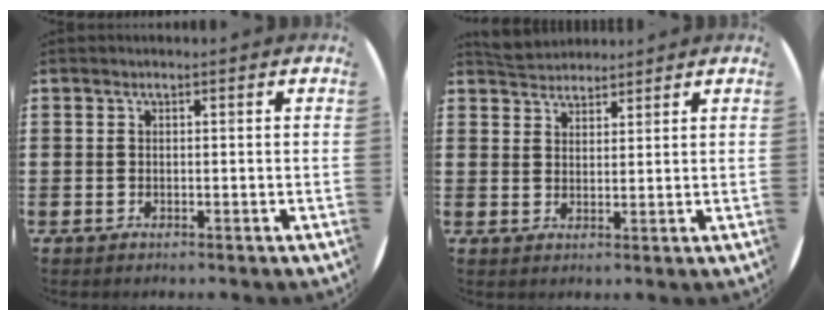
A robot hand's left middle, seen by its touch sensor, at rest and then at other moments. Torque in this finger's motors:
{"motor_torque": [0.44, -0.51, 0.00, 0.01]}